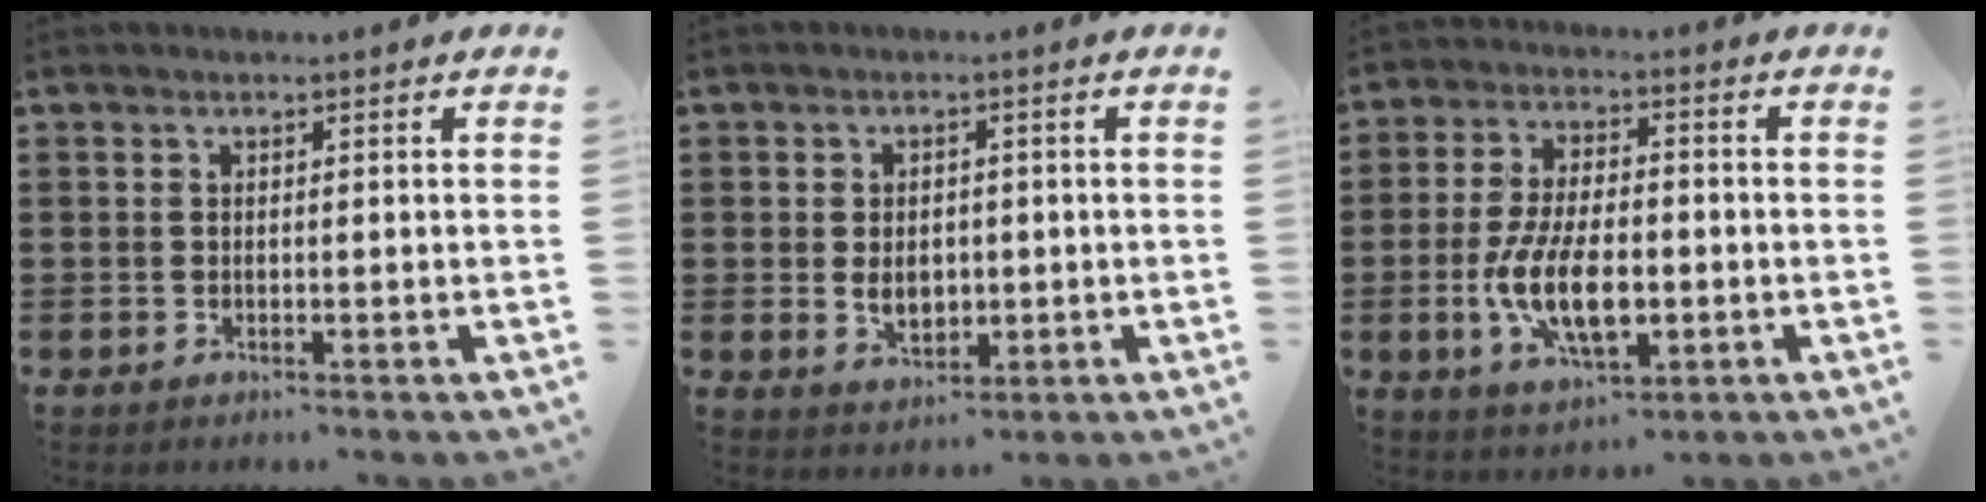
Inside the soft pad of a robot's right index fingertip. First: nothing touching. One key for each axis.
{"total": 4.0, "fx": -0.2, "fy": 2.8, "fz": 2.8, "tx": -0.052, "ty": 0.002, "tz": -0.008}
{"total": 10.4, "fx": -2.5, "fy": 4.7, "fz": 8.9, "tx": -0.198, "ty": -0.010, "tz": -0.045}